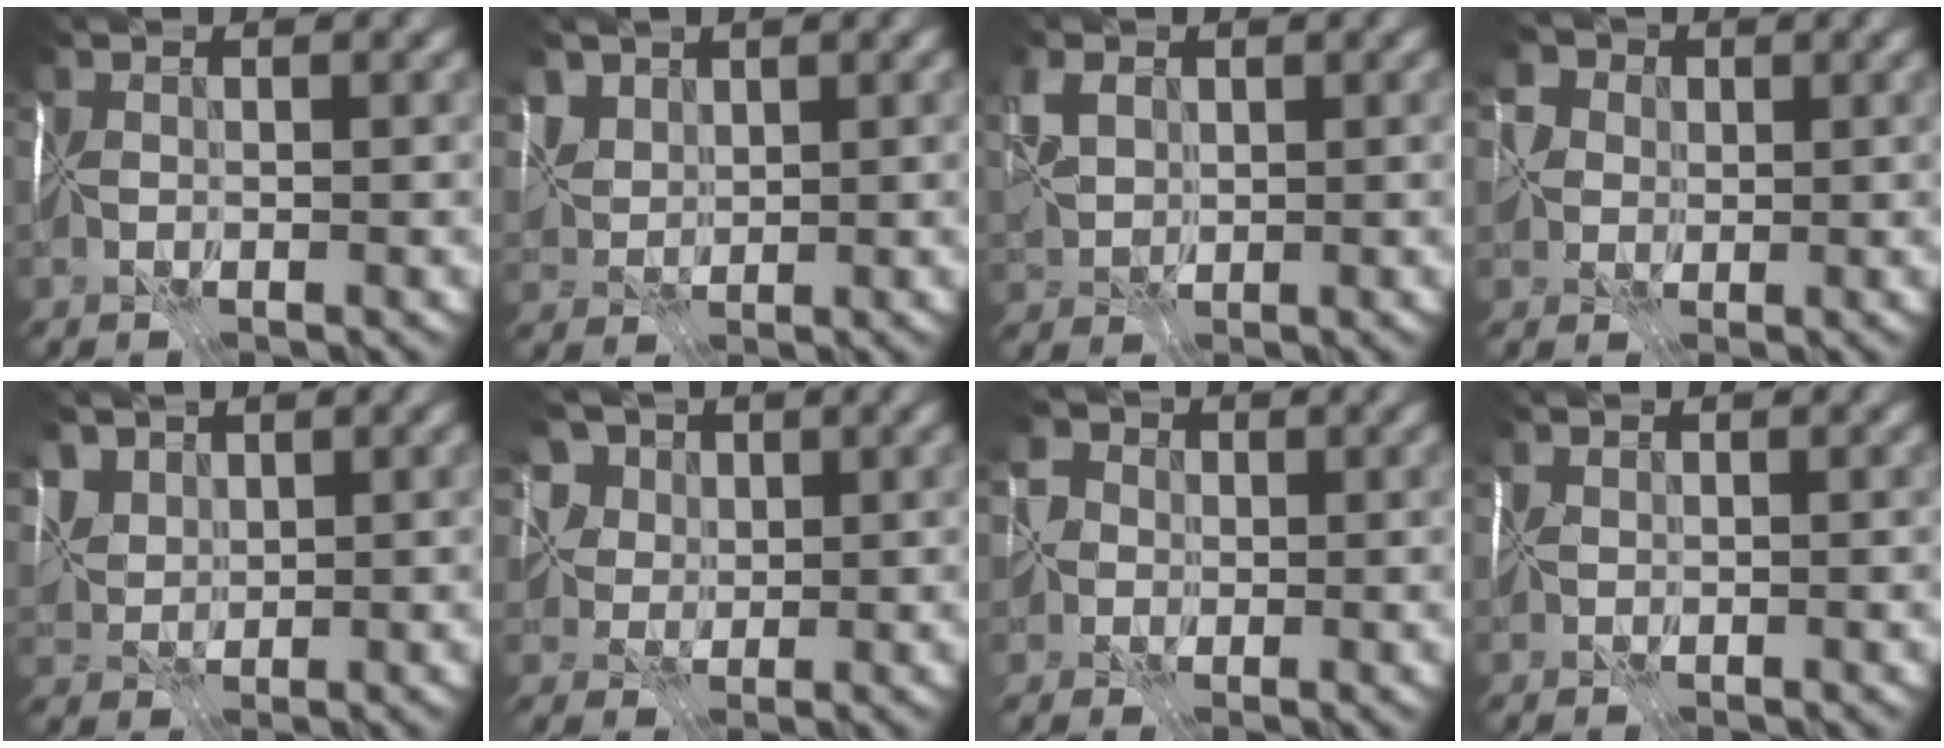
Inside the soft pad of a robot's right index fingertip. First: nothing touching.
{"total": 2.8, "force": [2.3, 1.3, 1.0], "torque": [-0.030, 0.002, 0.044]}
{"total": 2.7, "force": [1.3, 1.7, 1.7], "torque": [-0.044, 0.004, 0.026]}
{"total": 3.7, "force": [1.1, 3.2, 1.4], "torque": [-0.024, 0.015, 0.005]}
{"total": 3.2, "force": [2.4, 1.7, 1.3], "torque": [-0.042, 0.004, 0.048]}
{"total": 7.0, "force": [4.0, 4.9, 3.0], "torque": [-0.053, 0.011, 0.059]}
{"total": 3.5, "force": [0.2, 3.2, 1.4], "torque": [-0.017, 0.008, -0.006]}
{"total": 0.7, "force": [0.7, 0.0, -0.1], "torque": [0.003, 0.004, 0.013]}